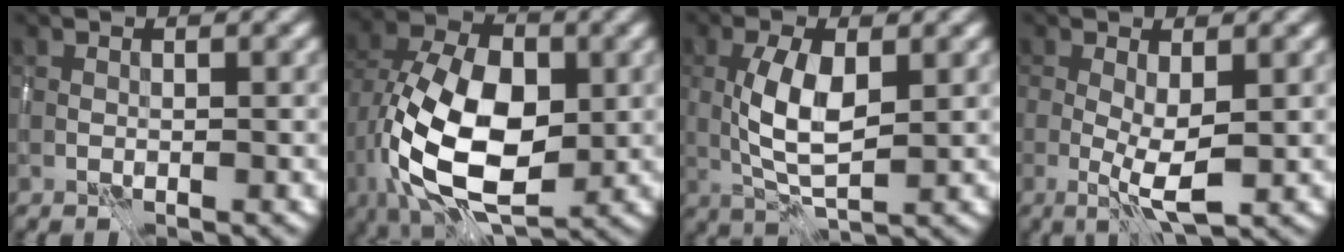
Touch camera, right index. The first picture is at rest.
{"total": 13.4, "force": [-2.4, 7.7, 10.6], "torque": [-0.202, -0.002, -0.047]}
{"total": 5.1, "force": [0.4, 2.1, 4.6], "torque": [-0.097, -0.002, 0.008]}
{"total": 3.4, "force": [-0.4, 0.7, 3.3], "torque": [-0.061, -0.011, -0.009]}